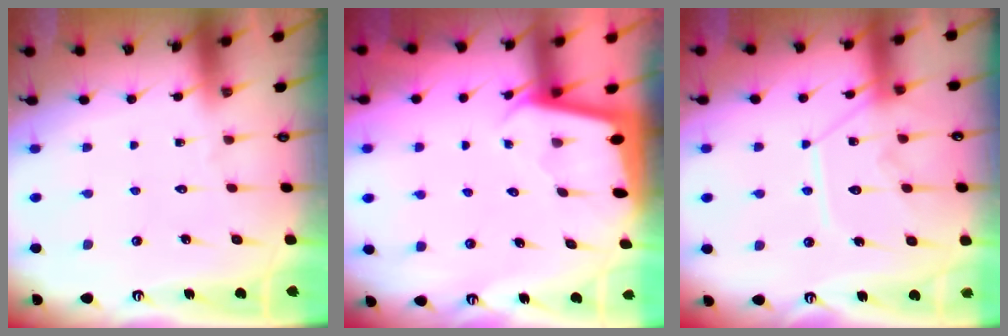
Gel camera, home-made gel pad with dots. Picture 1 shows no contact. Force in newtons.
{"total": 2.0, "press": 2.0, "slide": 0.1}
{"total": 11.8, "press": 11.8, "slide": 0.6}